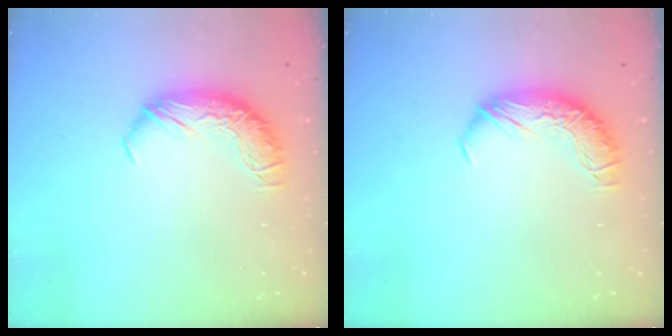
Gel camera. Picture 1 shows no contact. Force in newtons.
{"total": 0.0}